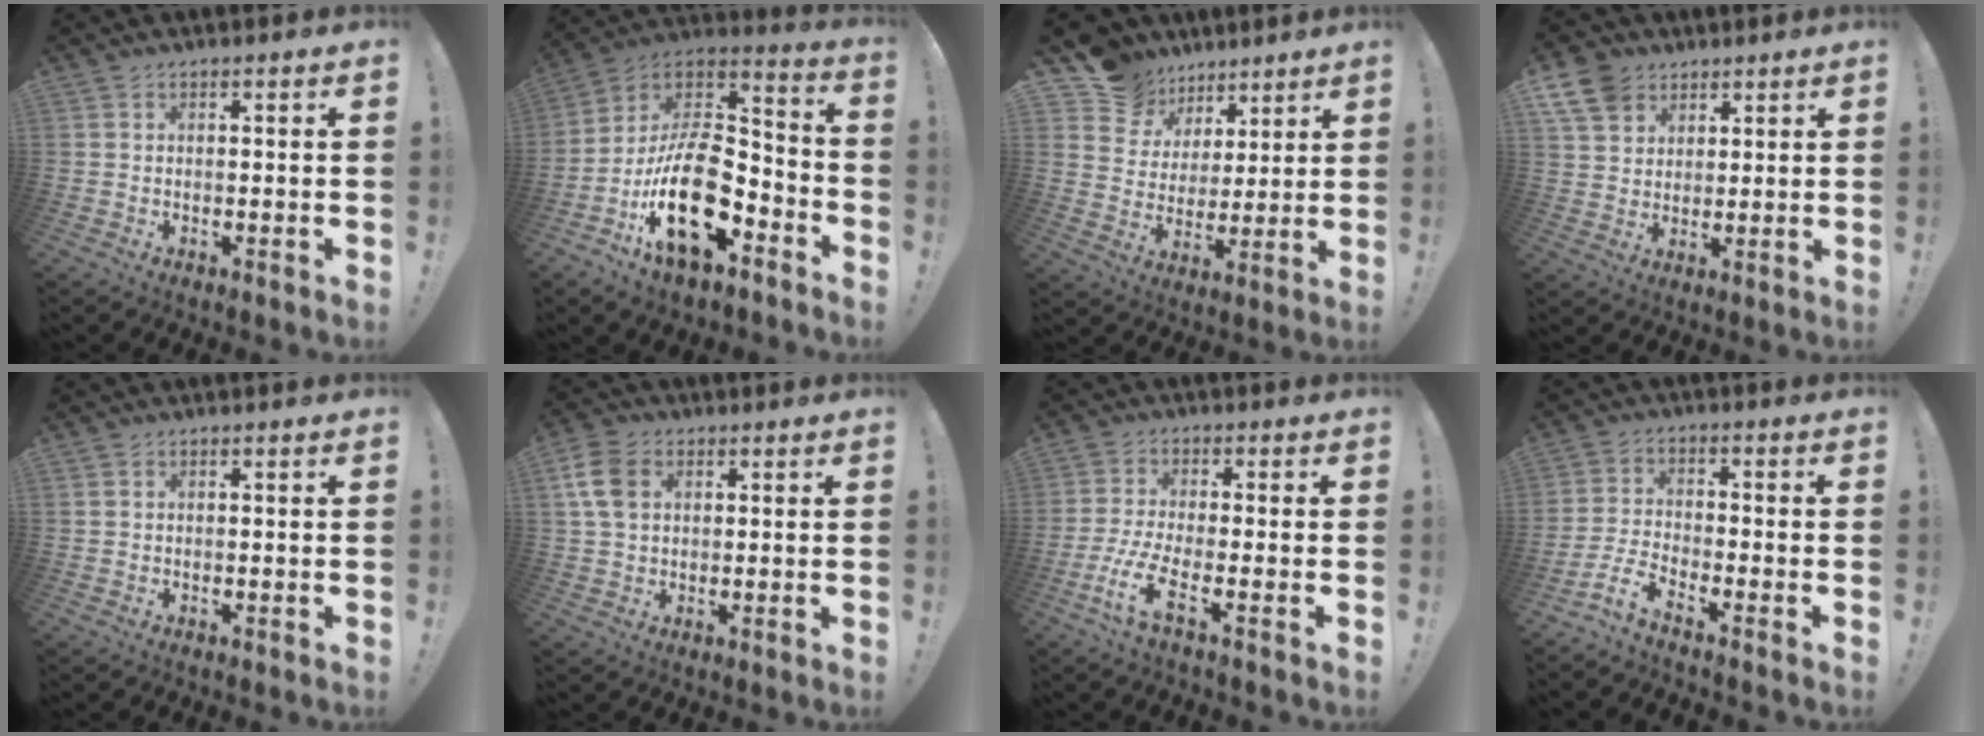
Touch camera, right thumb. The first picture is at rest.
{"total": 23.1, "force": [-8.3, 12.5, 17.5], "torque": [-0.317, 0.044, -0.129]}
{"total": 13.0, "force": [8.2, 9.7, 2.4], "torque": [-0.036, -0.056, 0.165]}
{"total": 10.5, "force": [5.9, 7.9, 3.6], "torque": [-0.076, -0.027, 0.118]}
{"total": 0.0}
{"total": 9.6, "force": [2.7, 7.1, 5.9], "torque": [-0.105, 0.006, 0.055]}
{"total": 8.5, "force": [-3.7, 2.0, 7.4], "torque": [-0.163, -0.009, -0.071]}
{"total": 5.9, "force": [-4.6, 1.7, 3.3], "torque": [-0.073, 0.004, -0.088]}